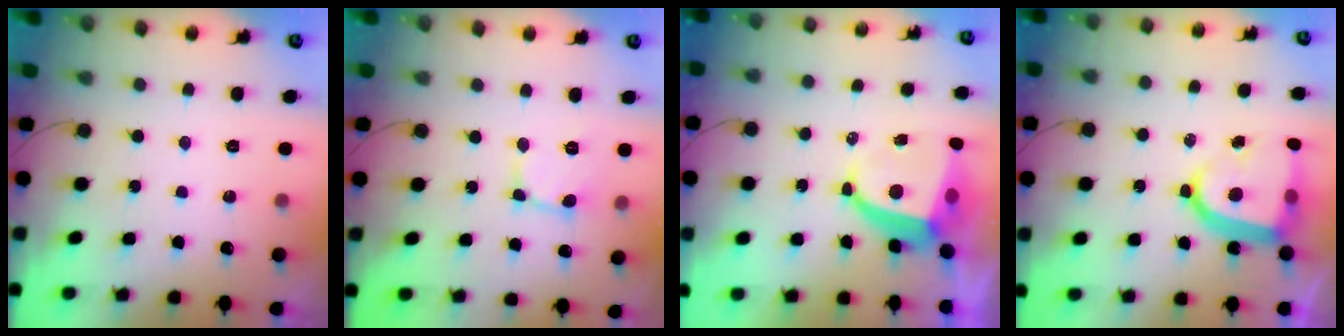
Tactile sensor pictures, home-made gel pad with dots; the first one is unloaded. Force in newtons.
{"total": 2.7, "press": 2.7, "slide": 0.2}
{"total": 7.7, "press": 7.7, "slide": 0.8}
{"total": 16.6, "press": 16.5, "slide": 1.5}